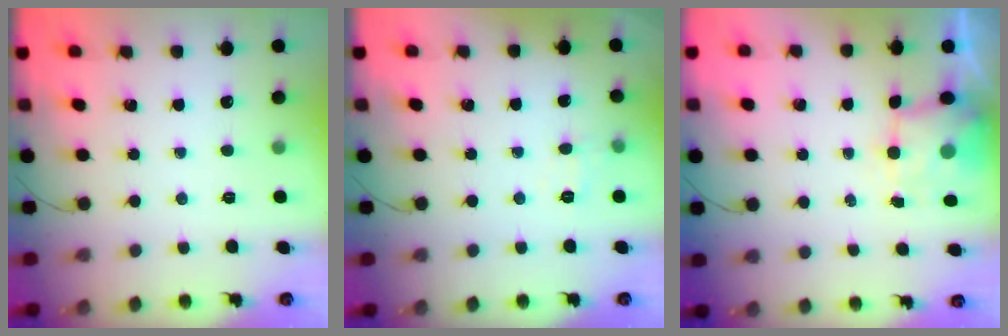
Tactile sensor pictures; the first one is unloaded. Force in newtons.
{"total": 6.5, "press": 6.4, "slide": 1.4}
{"total": 3.1, "press": 3.0, "slide": 0.7}